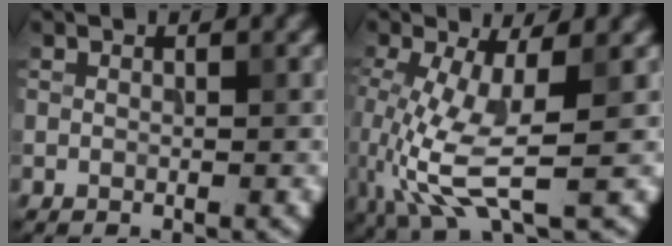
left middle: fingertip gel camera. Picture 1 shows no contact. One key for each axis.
{"total": 6.1, "fx": -1.1, "fy": 1.5, "fz": 5.8, "tx": -0.147, "ty": -0.012, "tz": -0.014}